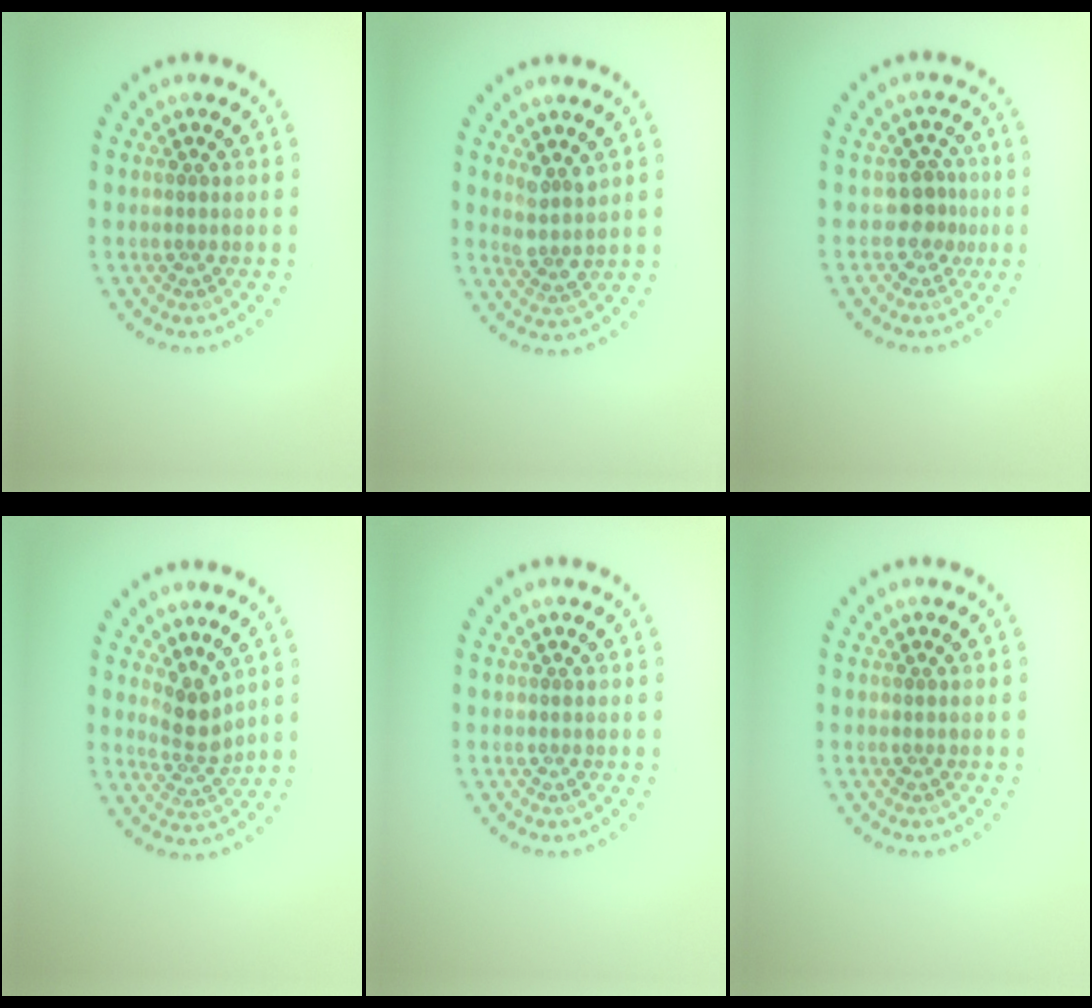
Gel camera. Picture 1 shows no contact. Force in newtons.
{"total": 2.1, "press": 1.6, "slide": 1.4}
{"total": 2.2, "press": 1.7, "slide": 1.3}
{"total": 2.5, "press": 1.8, "slide": 1.7}
{"total": 0.0}
{"total": 0.0}